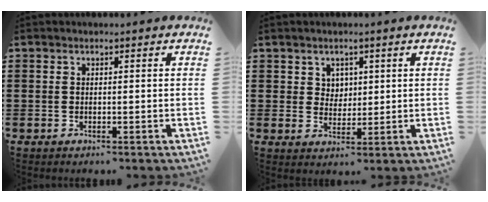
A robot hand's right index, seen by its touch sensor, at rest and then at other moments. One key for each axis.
{"total": 3.0, "fx": 1.7, "fy": 2.4, "fz": 0.6, "tx": -0.014, "ty": 0.006, "tz": 0.029}